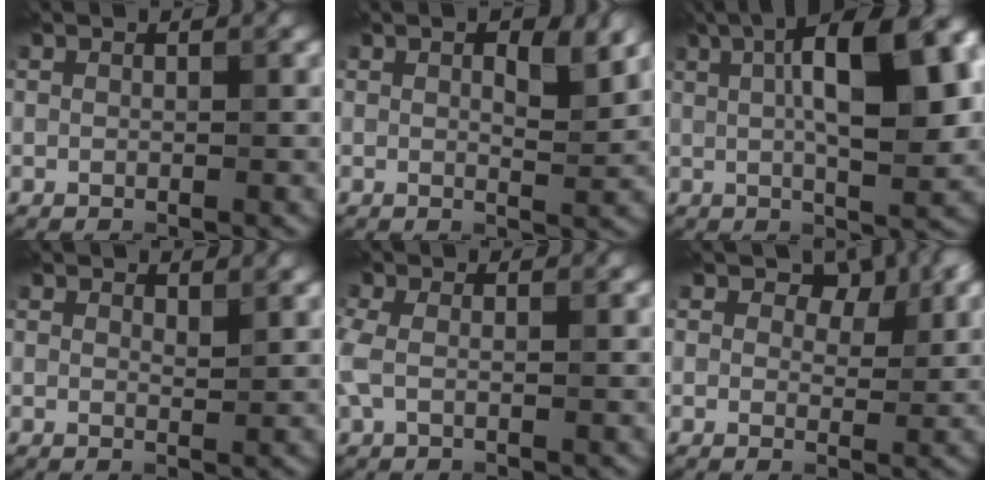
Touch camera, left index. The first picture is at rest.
{"total": 3.2, "force": [1.4, 1.0, 2.7], "torque": [-0.036, -0.003, 0.023]}
{"total": 13.2, "force": [3.1, 4.3, 12.1], "torque": [-0.163, 0.013, 0.045]}
{"total": 1.0, "force": [0.8, 0.2, 0.5], "torque": [-0.009, -0.002, 0.014]}
{"total": 2.3, "force": [-0.1, 1.3, 2.0], "torque": [-0.060, 0.002, -0.011]}
{"total": 3.7, "force": [2.1, 2.3, 2.1], "torque": [-0.028, -0.006, 0.020]}